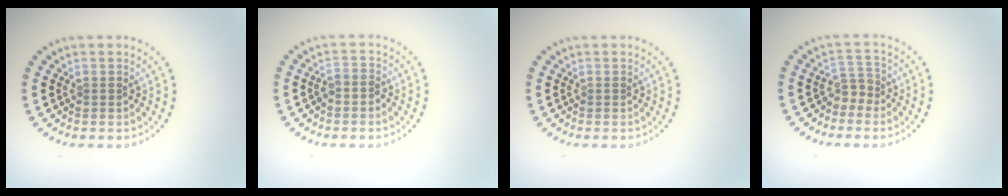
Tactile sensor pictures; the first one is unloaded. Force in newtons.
{"total": 1.5, "press": 1.3, "slide": 0.7}
{"total": 0.0}
{"total": 1.9, "press": 1.4, "slide": 1.3}